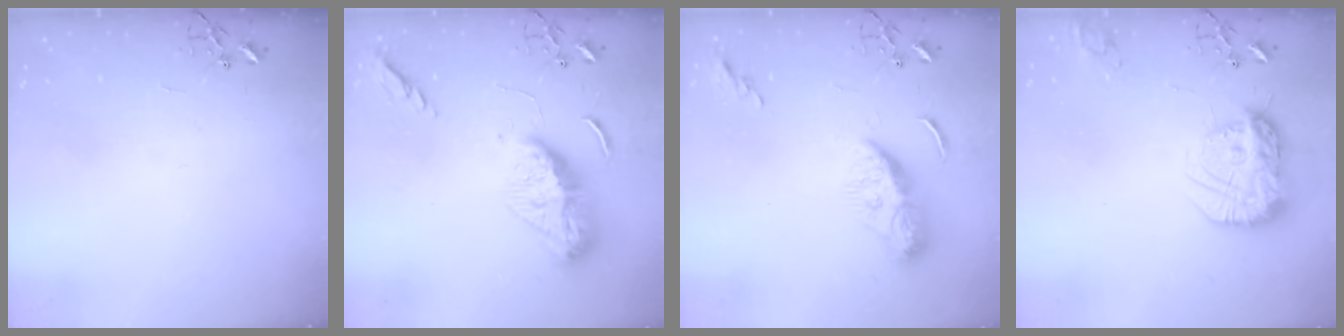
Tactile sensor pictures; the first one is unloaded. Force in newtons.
{"total": 15.6, "press": 15.5, "slide": 1.6}
{"total": 9.4, "press": 9.4, "slide": 1.0}
{"total": 19.1, "press": 19.1, "slide": 1.1}